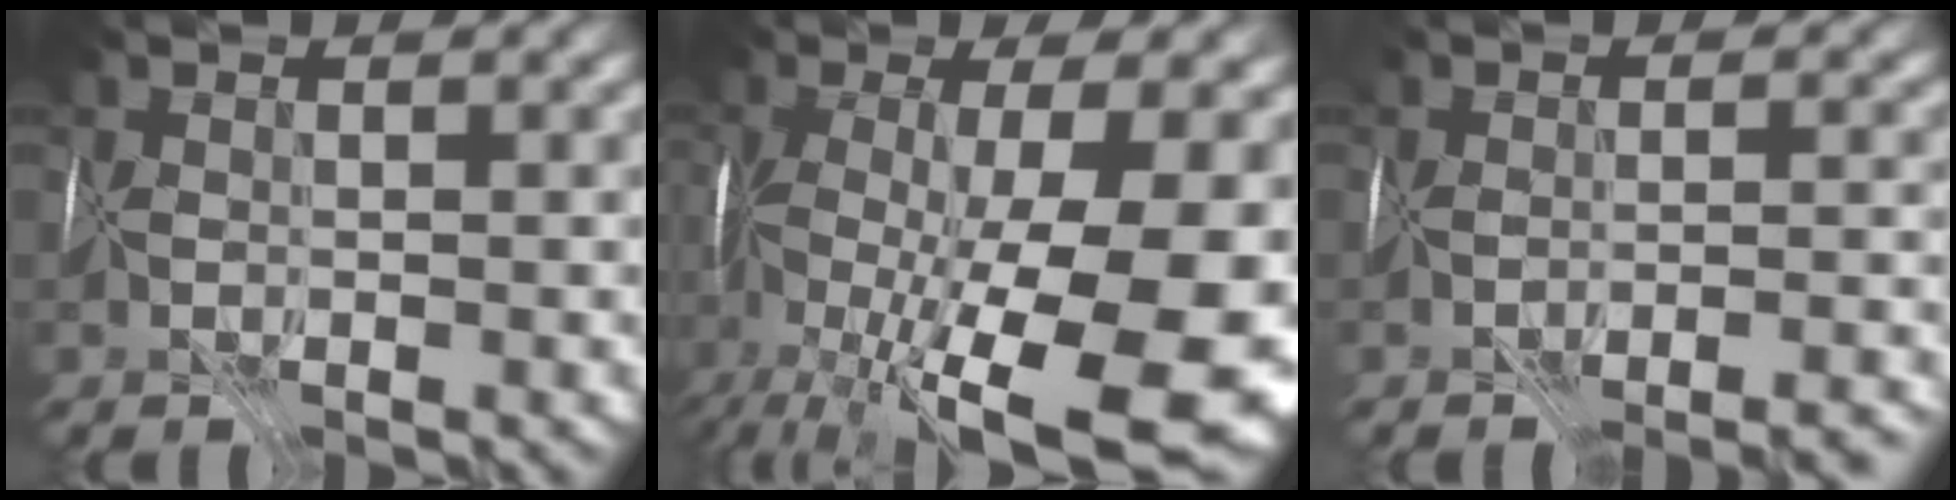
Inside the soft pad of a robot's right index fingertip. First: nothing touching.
{"total": 15.9, "force": [-5.0, 4.9, 14.2], "torque": [-0.251, -0.017, -0.074]}
{"total": 6.8, "force": [-6.4, 0.8, 2.3], "torque": [-0.014, -0.002, -0.067]}